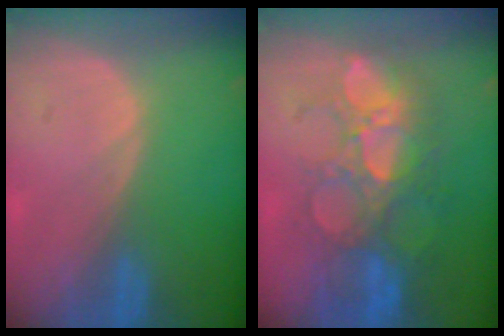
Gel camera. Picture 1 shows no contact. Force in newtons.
{"total": 10.3, "press": 9.3, "slide": 4.4}